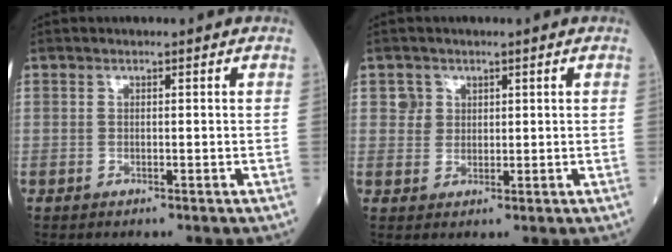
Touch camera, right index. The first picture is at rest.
{"total": 2.4, "force": [1.1, 2.1, 0.1], "torque": [0.007, 0.002, 0.014]}